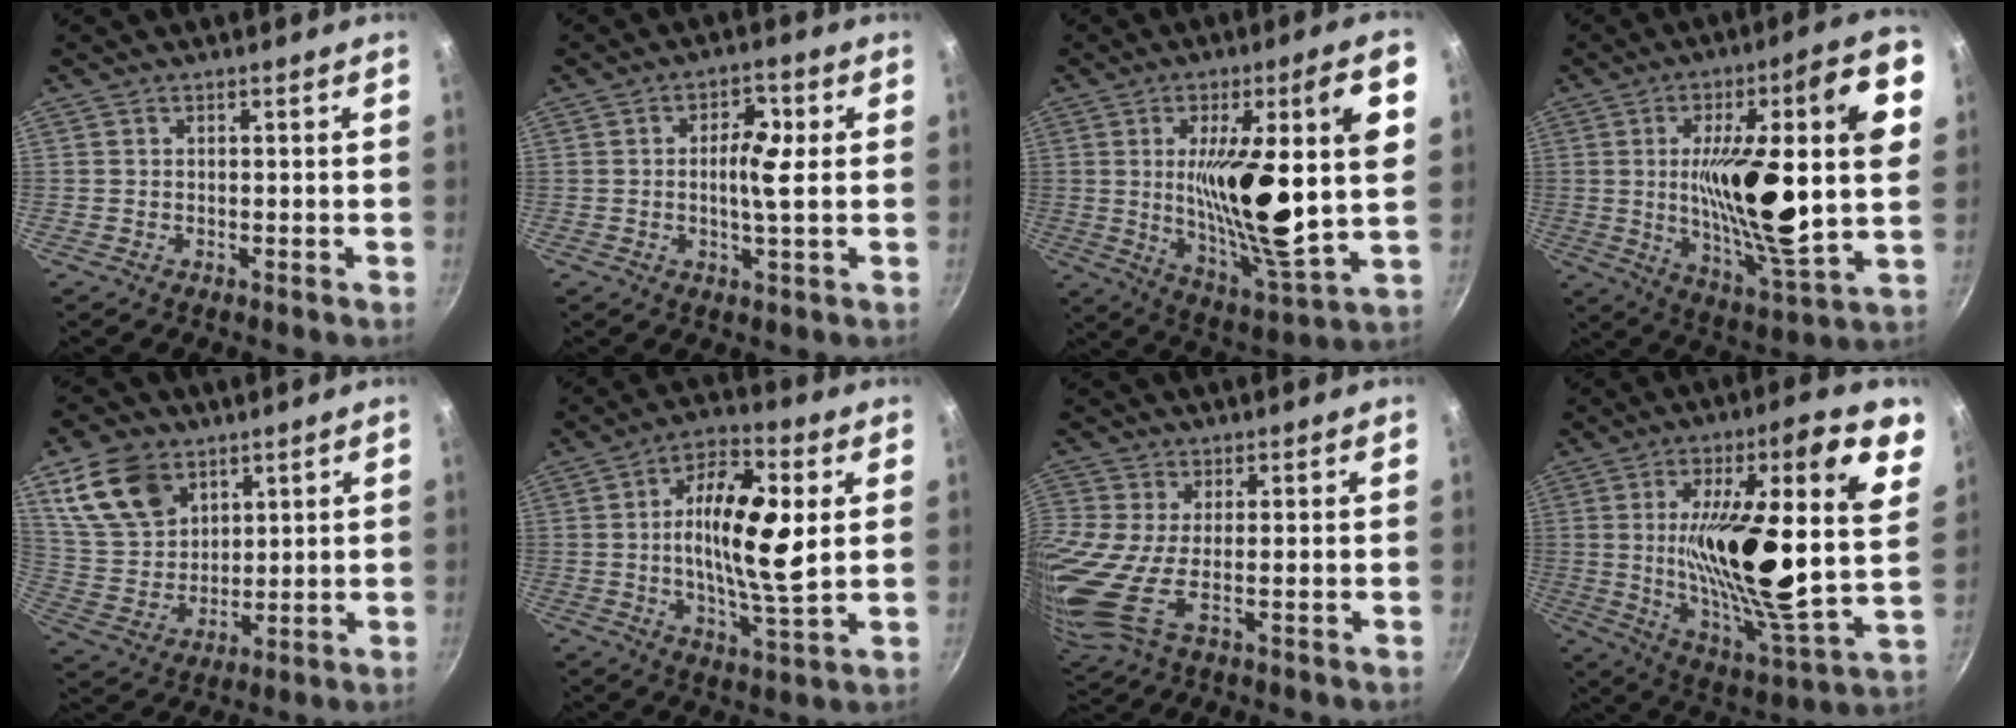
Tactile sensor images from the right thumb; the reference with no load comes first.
{"total": 5.8, "force": [0.5, 1.8, 5.5], "torque": [-0.094, 0.007, 0.003]}
{"total": 25.3, "force": [4.0, 5.3, 24.4], "torque": [-0.389, -0.021, 0.073]}
{"total": 28.5, "force": [4.0, 7.9, 27.1], "torque": [-0.425, -0.003, 0.065]}
{"total": 14.3, "force": [7.6, 9.7, 7.2], "torque": [-0.116, -0.024, 0.160]}
{"total": 16.0, "force": [2.4, 5.5, 14.9], "torque": [-0.249, -0.005, 0.032]}
{"total": 10.3, "force": [0.4, 3.4, 9.7], "torque": [-0.223, -0.014, 0.010]}
{"total": 29.5, "force": [8.3, 8.5, 27.0], "torque": [-0.434, -0.041, 0.130]}